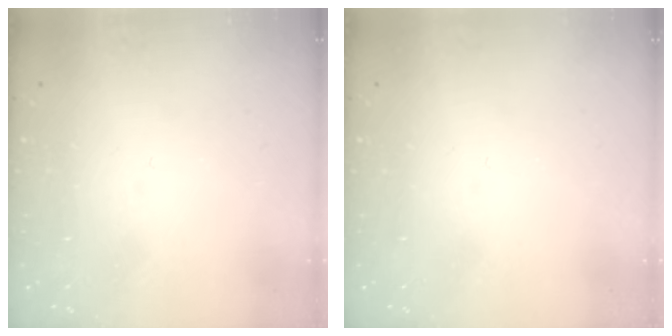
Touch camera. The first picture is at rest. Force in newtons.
{"total": 0.0}